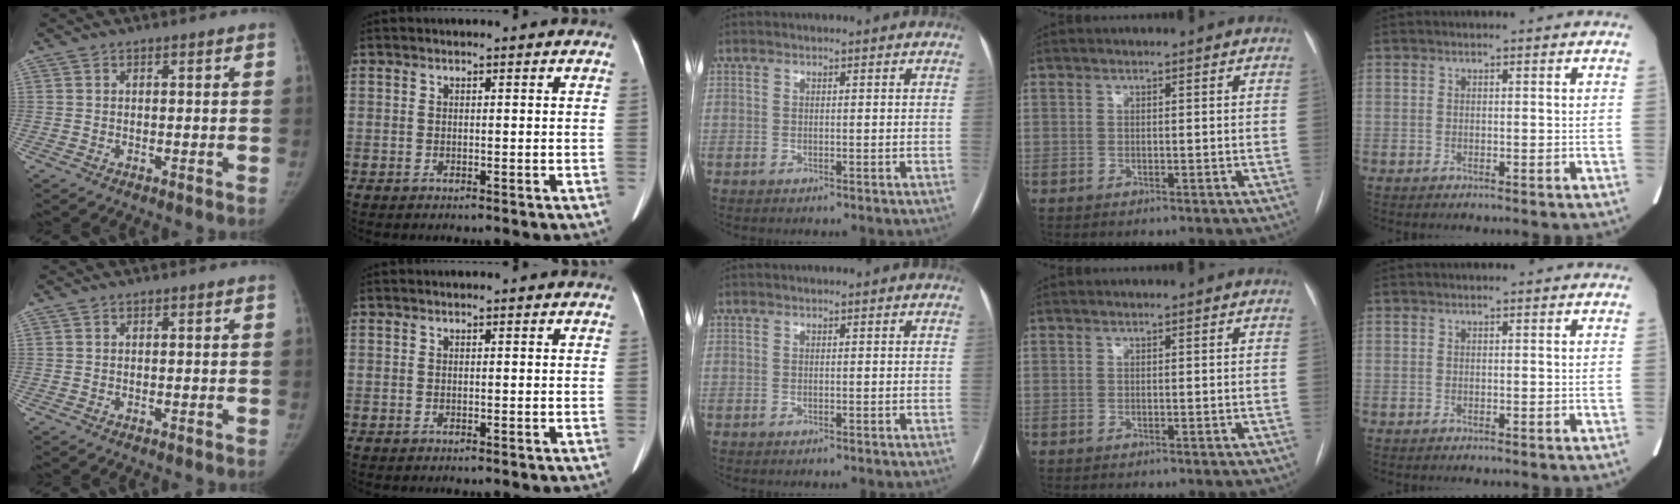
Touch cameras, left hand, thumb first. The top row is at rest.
{}